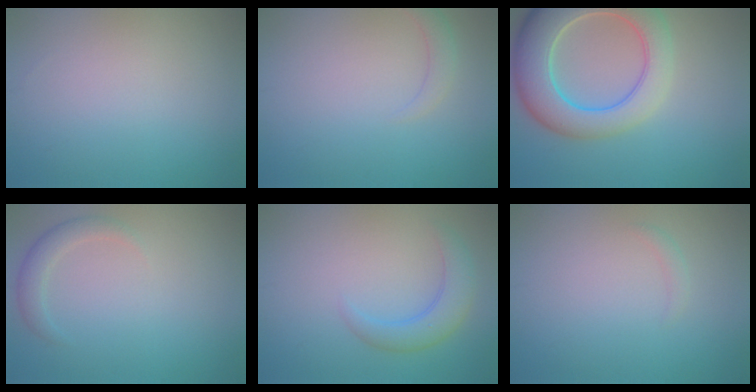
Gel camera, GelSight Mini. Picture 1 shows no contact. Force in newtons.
{"total": 1.4, "press": 1.4, "slide": 0.2}
{"total": 9.1, "press": 9.1, "slide": 0.8}
{"total": 1.8, "press": 1.8, "slide": 0.2}
{"total": 3.1, "press": 3.1, "slide": 0.1}
{"total": 0.7, "press": 0.7, "slide": 0.0}